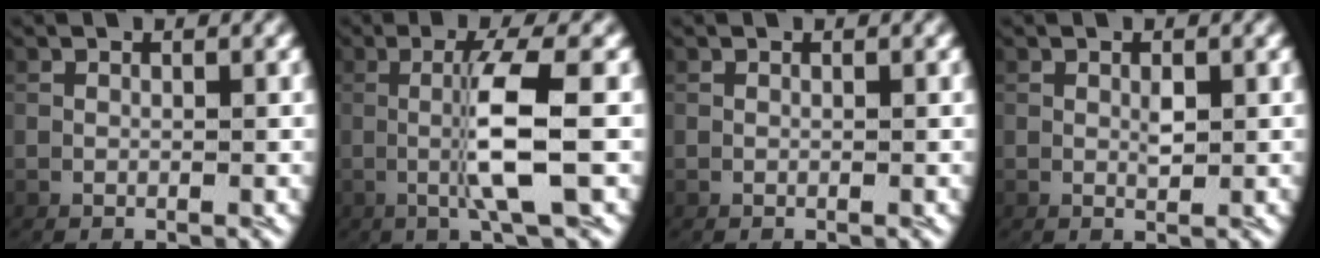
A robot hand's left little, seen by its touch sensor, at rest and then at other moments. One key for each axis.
{"total": 5.0, "fx": 0.3, "fy": -0.5, "fz": 5.0, "tx": -0.101, "ty": -0.003, "tz": 0.012}
{"total": 0.0}
{"total": 0.9, "fx": 0.2, "fy": 0.2, "fz": 0.9, "tx": -0.016, "ty": -0.009, "tz": 0.009}